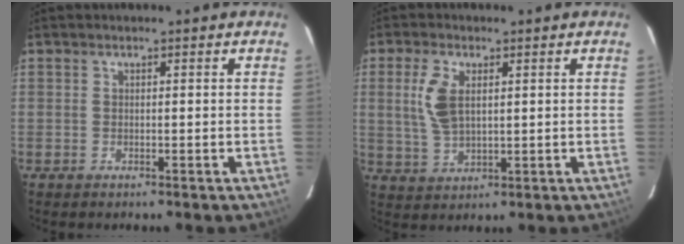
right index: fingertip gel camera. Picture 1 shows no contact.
{"total": 7.2, "force": [1.9, 3.7, 5.9], "torque": [-0.125, 0.003, 0.042]}